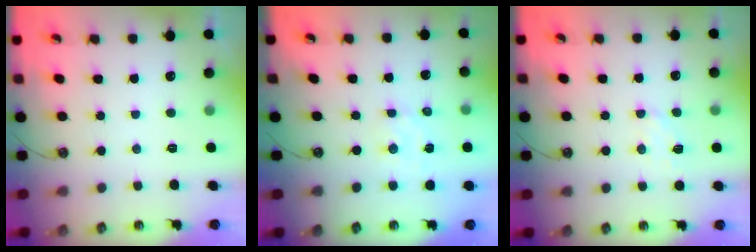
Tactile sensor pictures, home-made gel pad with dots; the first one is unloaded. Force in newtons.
{"total": 2.4, "press": 2.3, "slide": 0.6}
{"total": 7.1, "press": 7.0, "slide": 0.6}